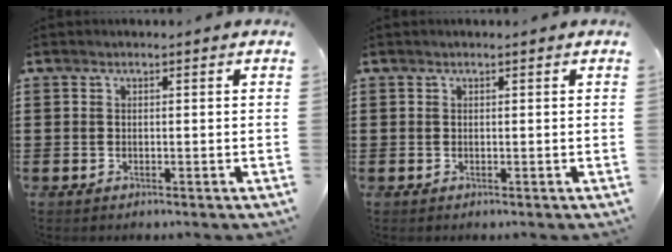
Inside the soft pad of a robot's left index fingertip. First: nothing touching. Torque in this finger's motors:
{"motor_torque": [1.54, -0.60, -0.01, 0.00]}